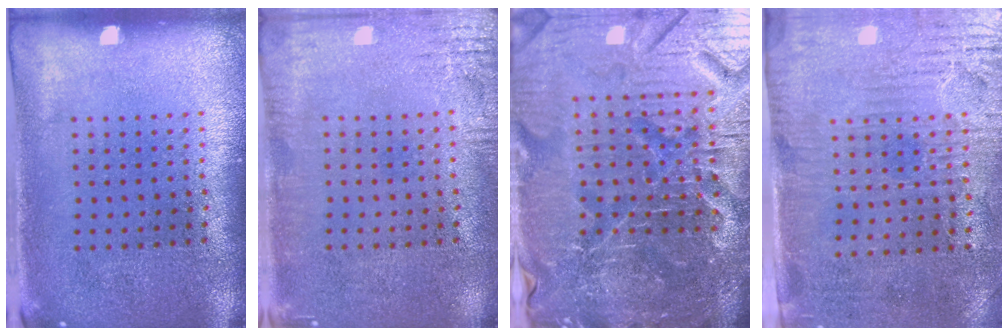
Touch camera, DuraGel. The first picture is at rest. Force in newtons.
{"total": 2.5, "press": 2.5, "slide": 0.2}
{"total": 6.0, "press": 5.5, "slide": 2.3}
{"total": 3.3, "press": 2.8, "slide": 1.7}